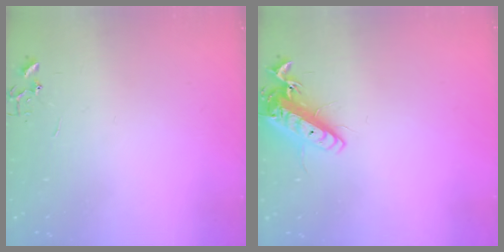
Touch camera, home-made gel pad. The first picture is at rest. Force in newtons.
{"total": 14.0, "press": 13.7, "slide": 2.6}